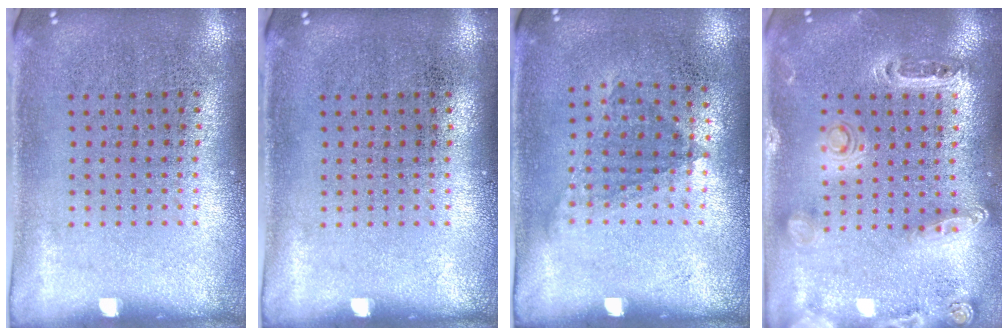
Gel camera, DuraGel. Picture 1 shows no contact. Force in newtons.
{"total": 0.0}
{"total": 1.1, "press": 0.8, "slide": 0.7}
{"total": 1.4, "press": 1.3, "slide": 0.4}